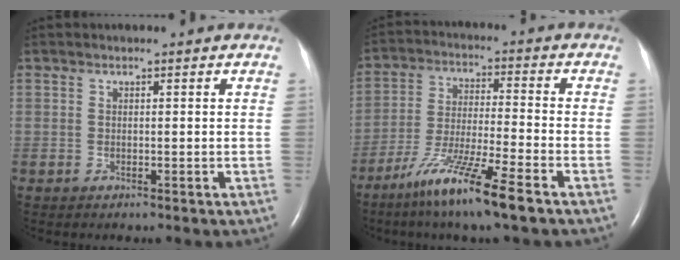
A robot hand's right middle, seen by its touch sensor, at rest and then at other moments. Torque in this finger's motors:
{"motor_torque": [0.44, -0.39, 0.36, 0.16]}